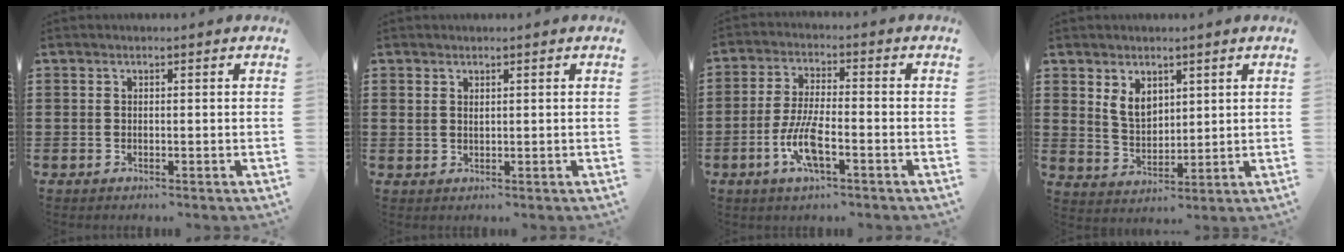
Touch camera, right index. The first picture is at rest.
{"total": 1.0, "force": [0.8, 0.5, 0.3], "torque": [-0.007, 0.003, 0.016]}
{"total": 7.3, "force": [-3.0, 1.9, 6.4], "torque": [-0.143, -0.014, -0.059]}
{"total": 4.8, "force": [2.4, 3.3, 2.6], "torque": [-0.063, 0.011, 0.045]}